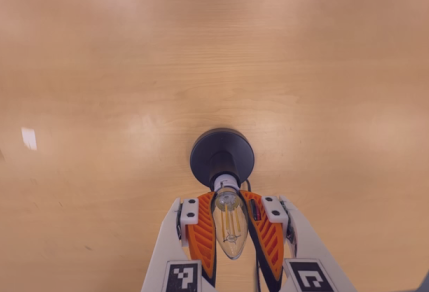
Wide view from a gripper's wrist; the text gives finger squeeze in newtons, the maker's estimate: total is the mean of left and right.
{"total": 26.0, "left": 28.2, "right": 23.8}